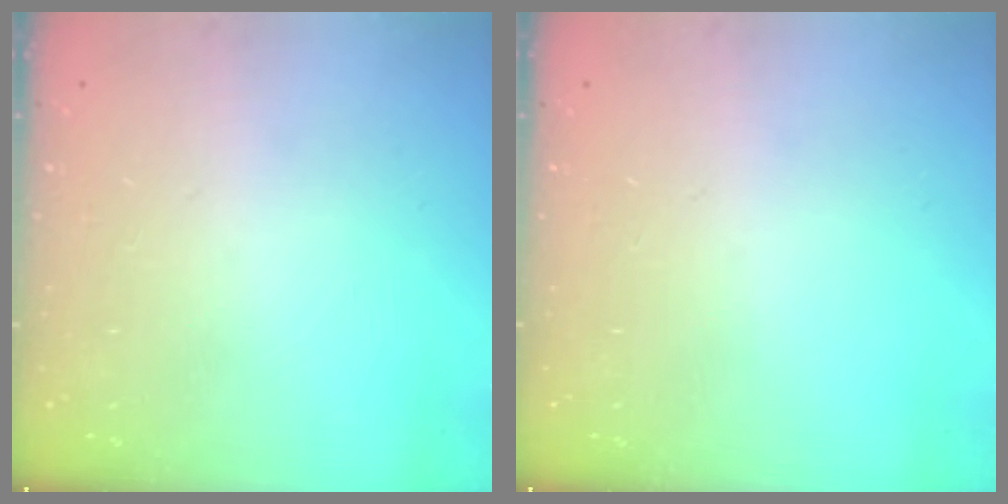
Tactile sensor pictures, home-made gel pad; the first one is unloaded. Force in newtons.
{"total": 0.0}